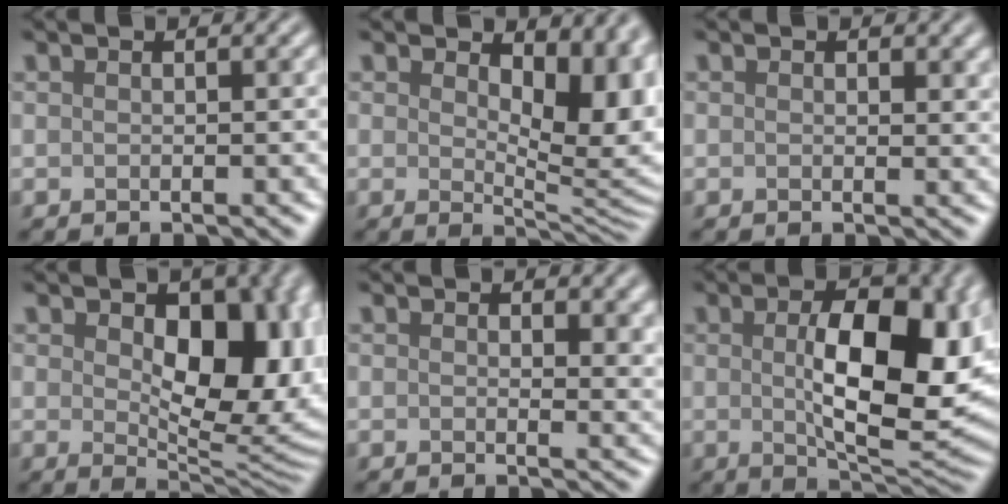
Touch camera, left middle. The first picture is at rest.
{"total": 7.3, "force": [1.8, 3.9, 5.9], "torque": [-0.083, -0.012, 0.028]}
{"total": 1.2, "force": [0.5, 0.7, 0.8], "torque": [-0.006, -0.003, 0.006]}
{"total": 11.1, "force": [1.5, 6.5, 8.8], "torque": [-0.111, -0.010, 0.024]}
{"total": 2.9, "force": [0.9, 1.7, 2.2], "torque": [-0.023, -0.005, 0.010]}
{"total": 11.2, "force": [0.6, 4.8, 10.1], "torque": [-0.147, -0.003, 0.016]}